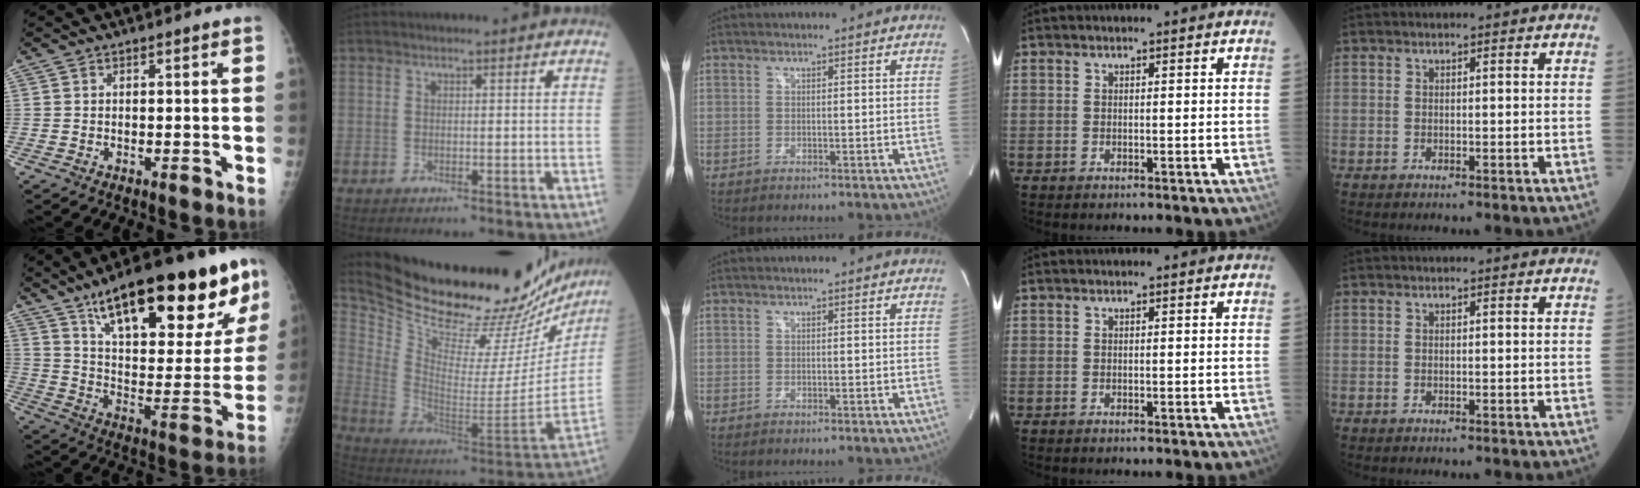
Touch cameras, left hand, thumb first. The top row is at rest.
{"thumb": {"total": 30.7, "force": [17.8, 9.9, 23.0], "torque": [-0.304, -0.039, 0.276]}, "index": {"total": 32.3, "force": [29.4, 3.6, 12.9], "torque": [-0.218, -0.122, 0.409]}}